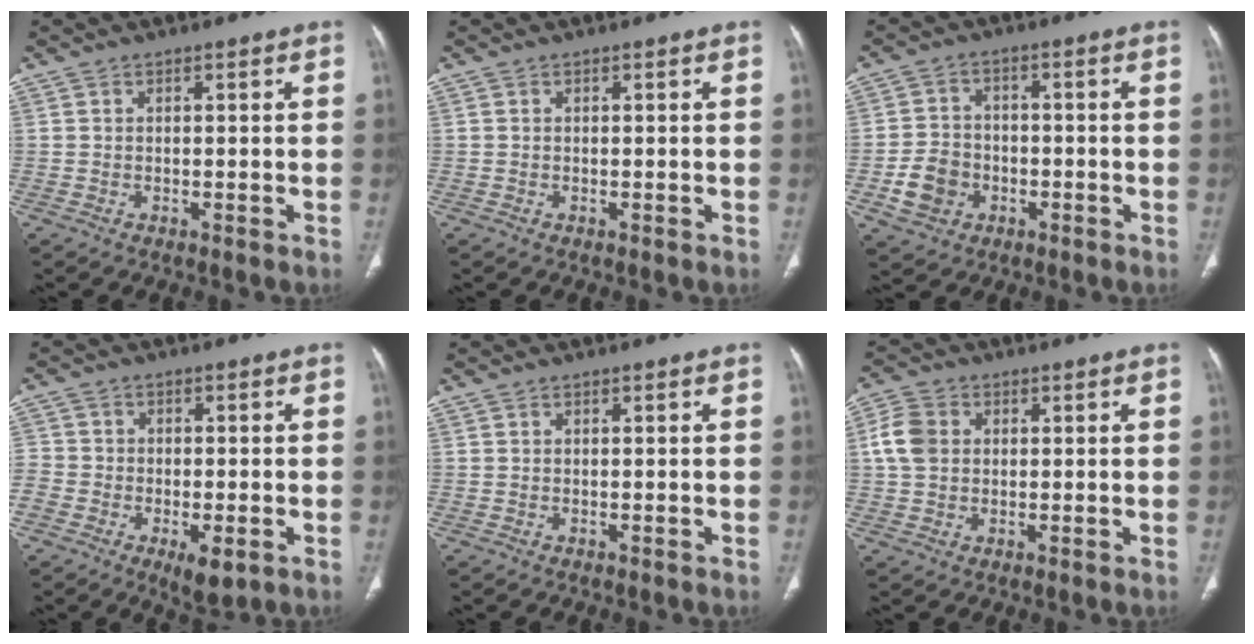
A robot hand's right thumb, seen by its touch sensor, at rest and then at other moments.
{"total": 0.0}
{"total": 7.2, "force": [-2.6, 5.9, 3.1], "torque": [-0.040, 0.020, -0.042]}
{"total": 10.0, "force": [-4.5, 6.4, 6.3], "torque": [-0.099, 0.008, -0.080]}
{"total": 0.0}
{"total": 6.2, "force": [0.9, 5.0, 3.6], "torque": [-0.072, 0.009, 0.014]}